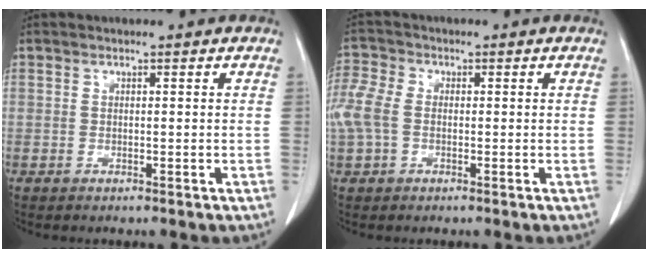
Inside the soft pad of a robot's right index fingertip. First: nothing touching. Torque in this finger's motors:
{"motor_torque": [0.78, -0.11, 0.42, 0.09]}